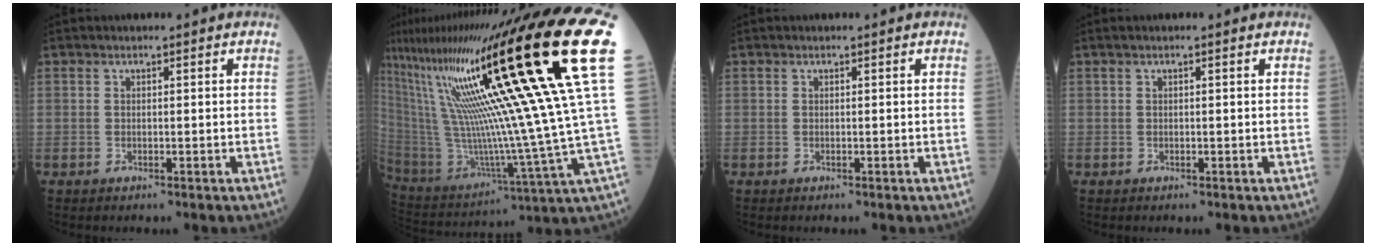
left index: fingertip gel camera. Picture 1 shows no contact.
{"total": 33.2, "force": [14.7, -1.4, 29.7], "torque": [-0.468, 0.007, 0.248]}
{"total": 0.0}
{"total": 0.5, "force": [0.3, -0.1, 0.5], "torque": [-0.016, 0.008, 0.006]}